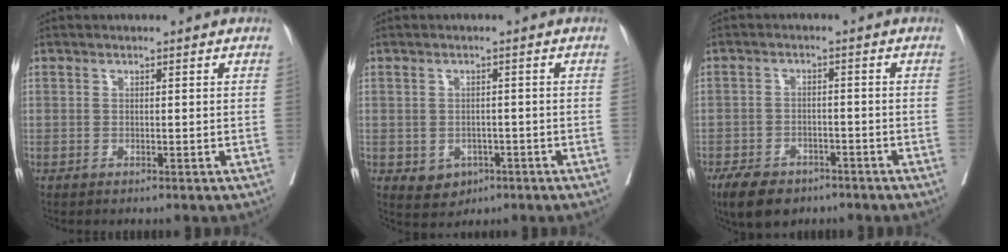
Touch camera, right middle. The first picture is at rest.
{"total": 3.7, "force": [-1.5, 3.0, 1.5], "torque": [-0.017, 0.002, -0.010]}
{"total": 7.3, "force": [-5.4, 3.7, 3.3], "torque": [-0.056, -0.003, -0.085]}